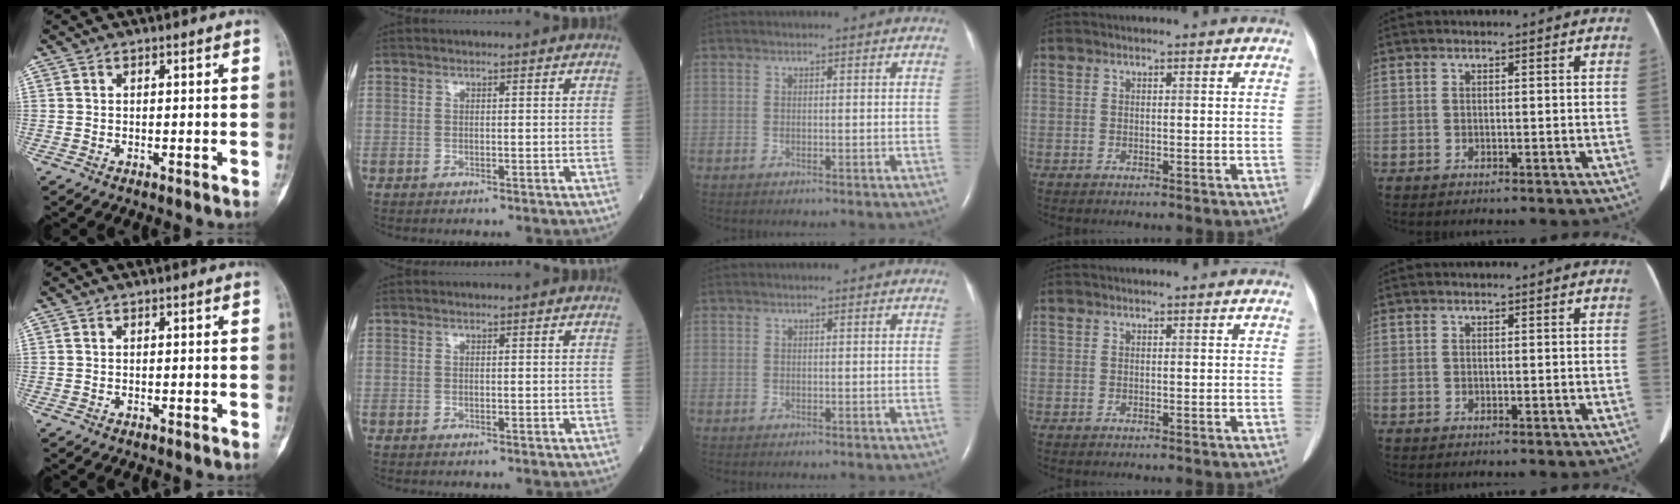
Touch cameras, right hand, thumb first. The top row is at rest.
{}